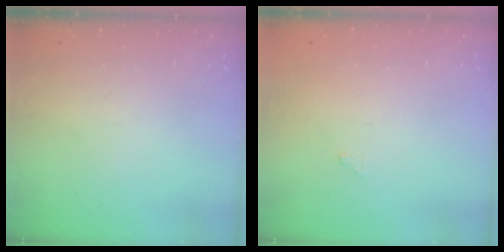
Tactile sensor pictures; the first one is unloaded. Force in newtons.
{"total": 3.6, "press": 3.6, "slide": 0.1}